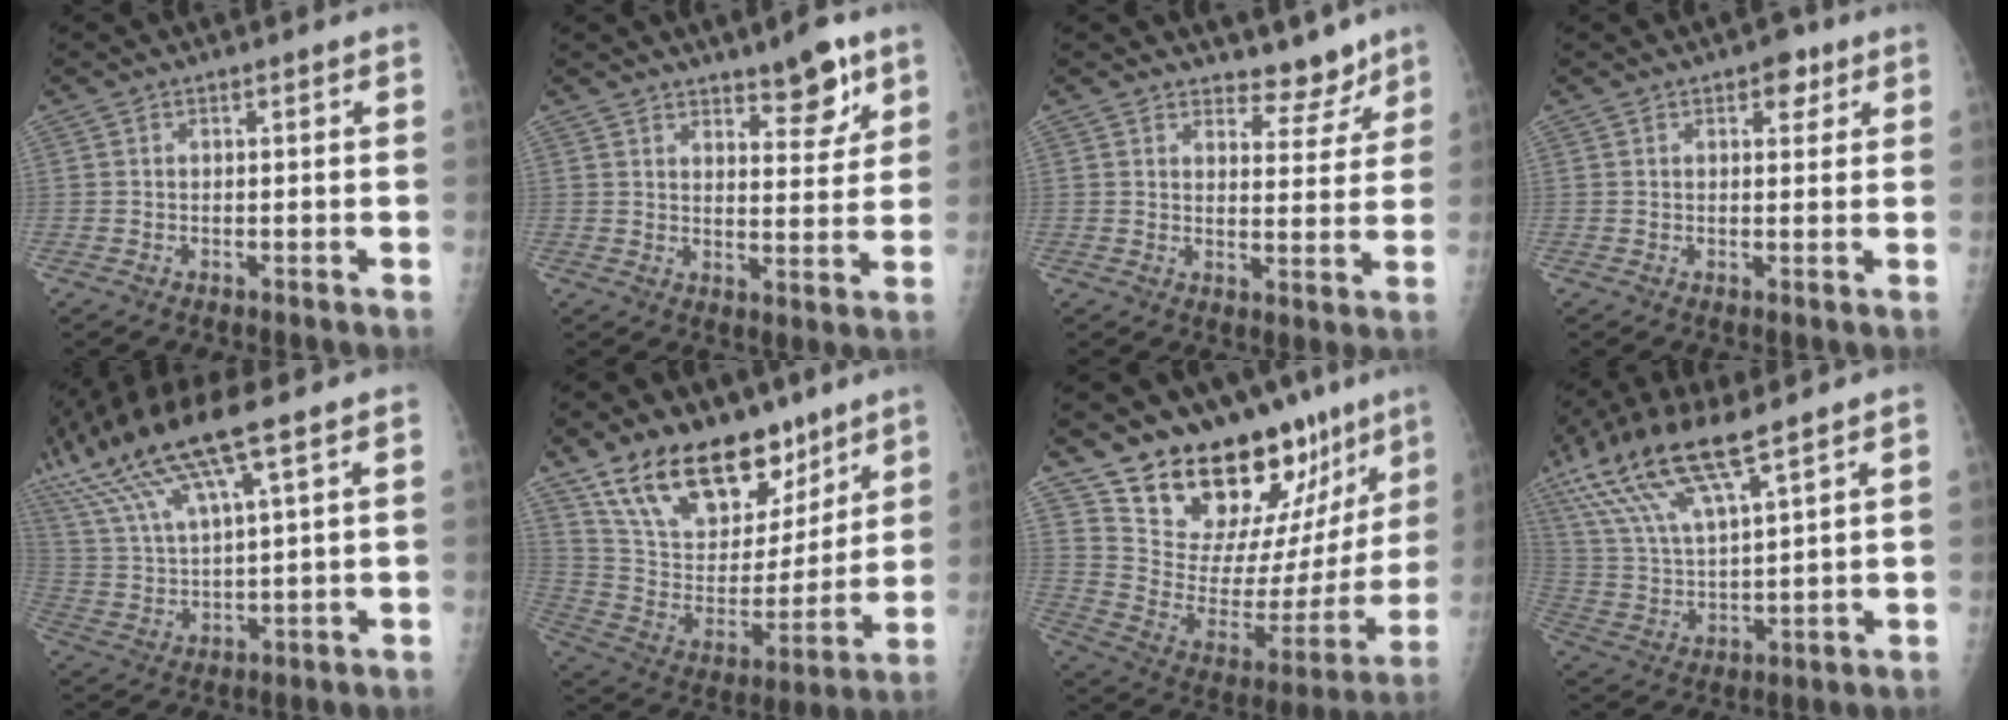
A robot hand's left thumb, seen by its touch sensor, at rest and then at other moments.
{"total": 7.9, "force": [5.3, 2.8, 5.1], "torque": [-0.046, -0.037, 0.077]}
{"total": 5.8, "force": [5.1, 2.5, 1.0], "torque": [0.013, -0.045, 0.074]}
{"total": 3.4, "force": [1.9, 2.0, 2.1], "torque": [-0.008, -0.004, 0.021]}
{"total": 17.5, "force": [10.4, 3.3, 13.6], "torque": [-0.291, -0.004, 0.203]}
{"total": 22.1, "force": [15.0, 11.7, 11.2], "torque": [-0.146, -0.067, 0.265]}
{"total": 25.6, "force": [20.2, 10.5, 11.7], "torque": [-0.132, -0.118, 0.307]}
{"total": 15.5, "force": [9.8, 3.5, 11.5], "torque": [-0.240, -0.022, 0.201]}